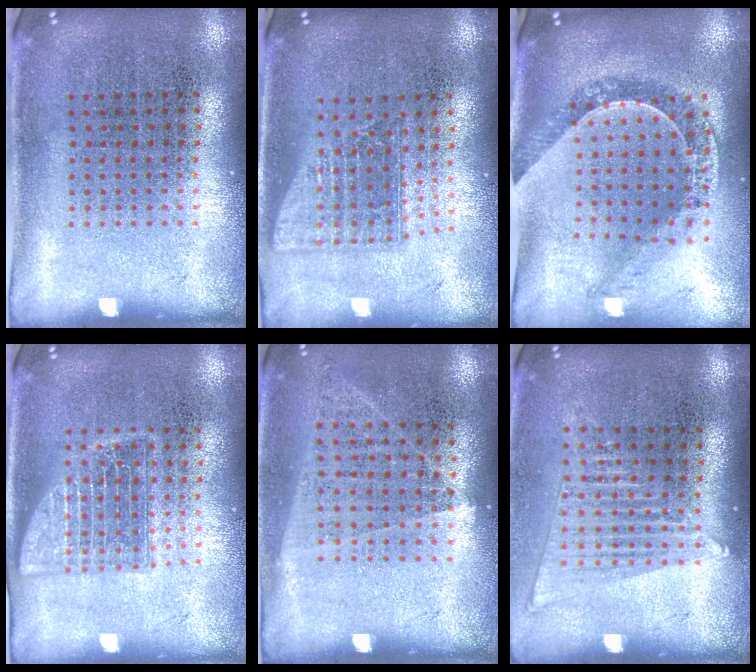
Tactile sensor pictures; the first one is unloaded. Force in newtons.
{"total": 1.5, "press": 1.2, "slide": 0.9}
{"total": 1.1, "press": 1.1, "slide": 0.2}
{"total": 2.1, "press": 2.0, "slide": 0.3}
{"total": 1.0, "press": 0.9, "slide": 0.5}
{"total": 1.5, "press": 1.4, "slide": 0.7}